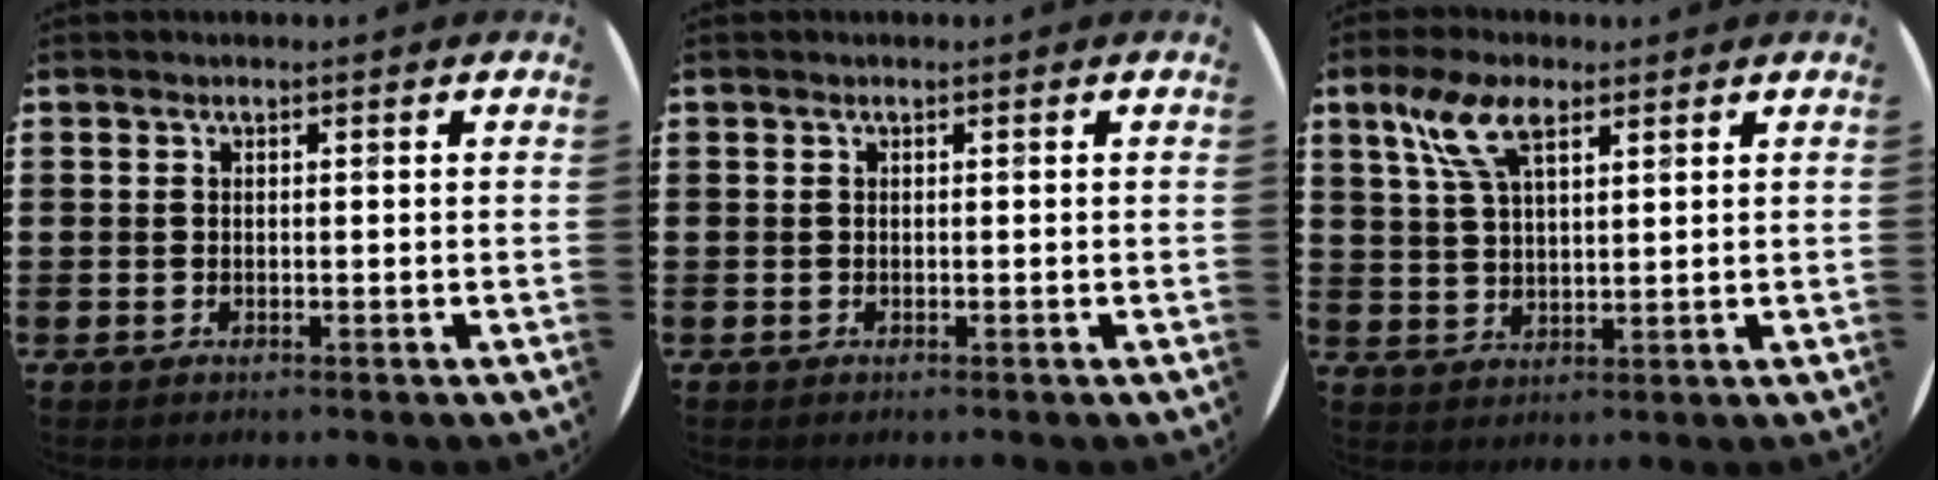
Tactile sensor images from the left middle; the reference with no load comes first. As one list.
[{"total": 0.0}, {"total": 6.8, "force": [4.0, 2.7, 4.8], "torque": [-0.107, 0.010, 0.071]}]